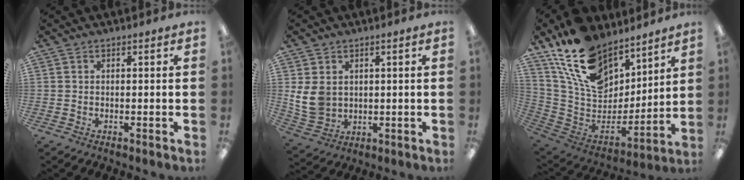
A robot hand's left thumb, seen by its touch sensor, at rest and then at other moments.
{"total": 7.5, "force": [1.8, 6.0, 4.1], "torque": [-0.102, -0.001, 0.036]}
{"total": 19.5, "force": [12.7, 11.4, 9.3], "torque": [-0.181, -0.076, 0.239]}